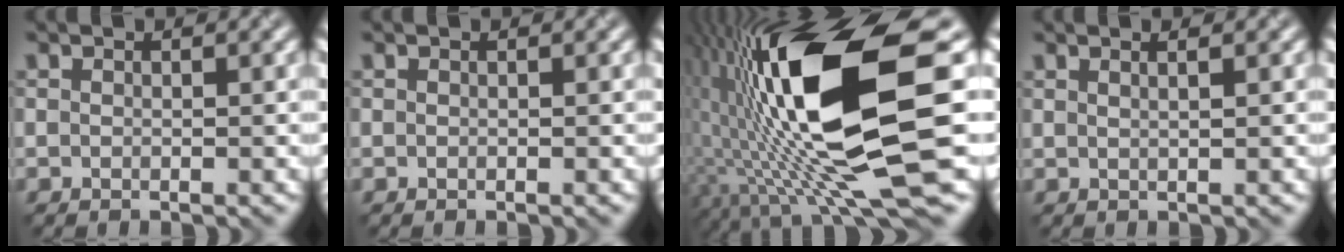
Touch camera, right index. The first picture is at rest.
{"total": 0.0}
{"total": 15.9, "force": [1.4, 4.2, 15.2], "torque": [-0.265, -0.007, 0.027]}
{"total": 2.0, "force": [1.0, 0.9, 1.5], "torque": [0.000, 0.001, -0.006]}